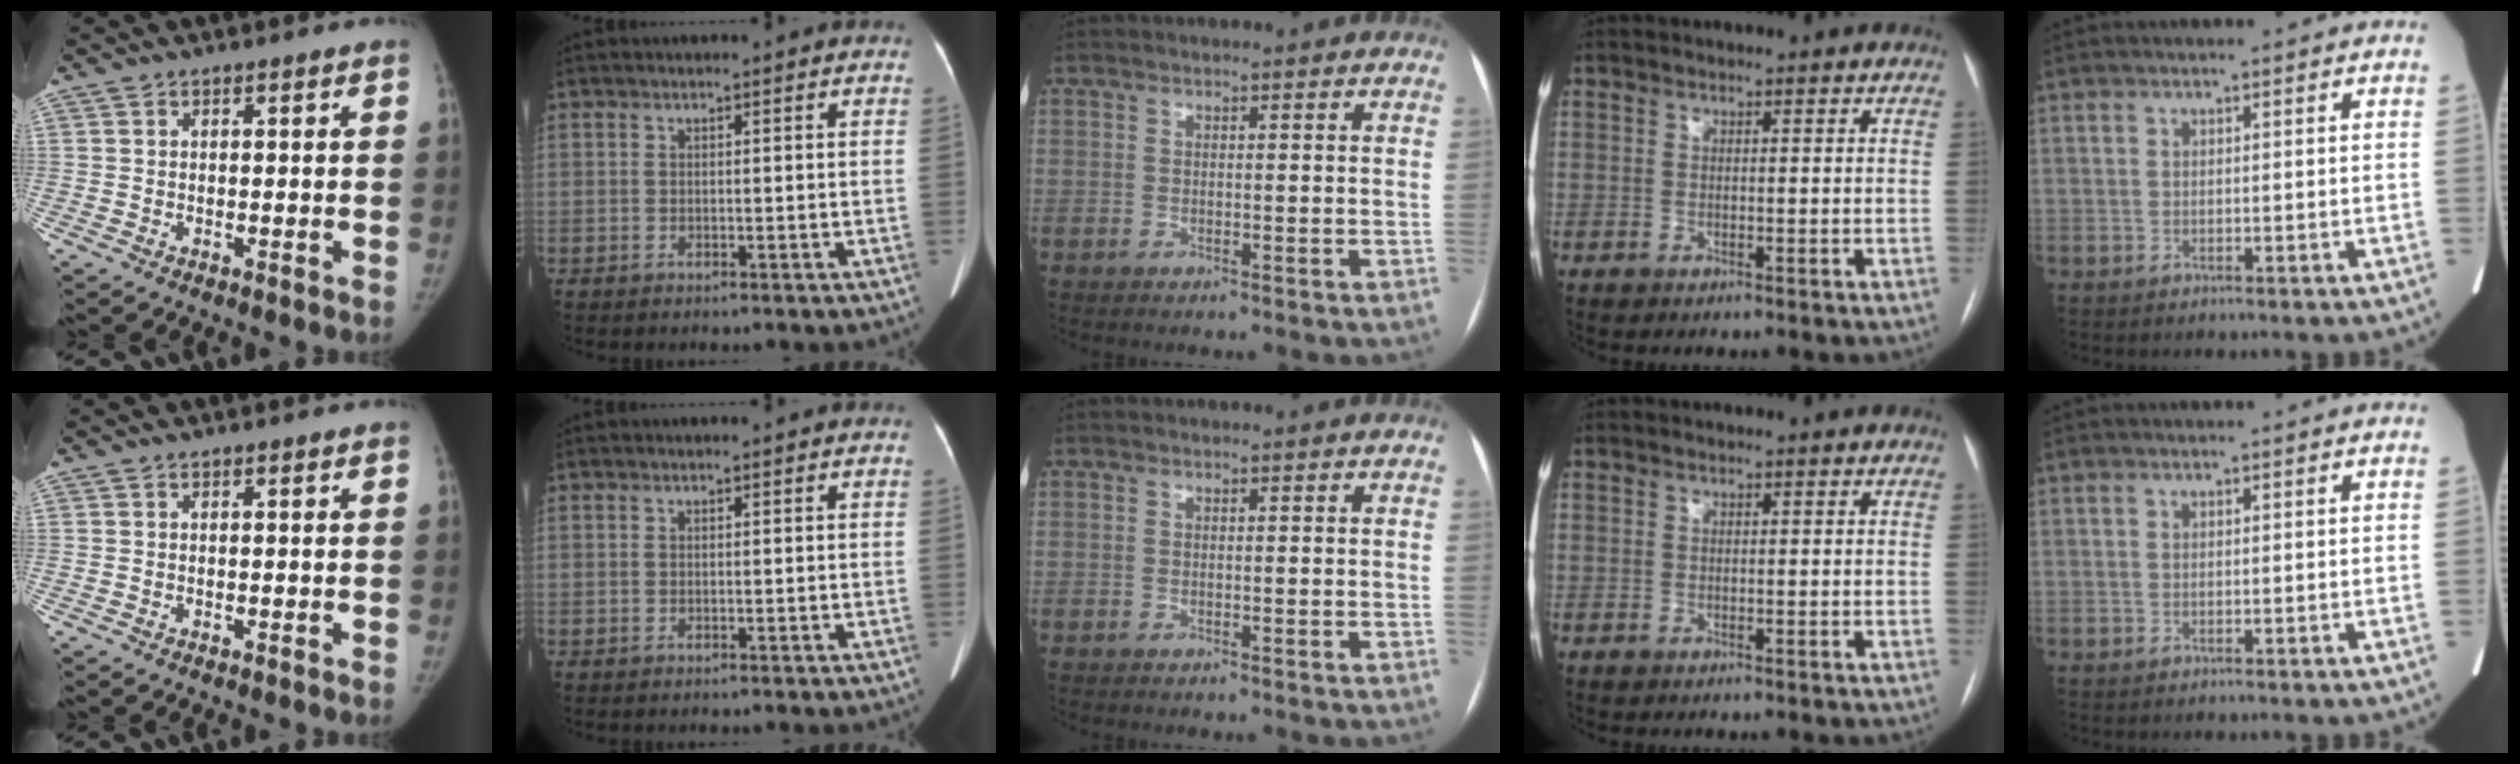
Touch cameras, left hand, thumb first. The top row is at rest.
{}